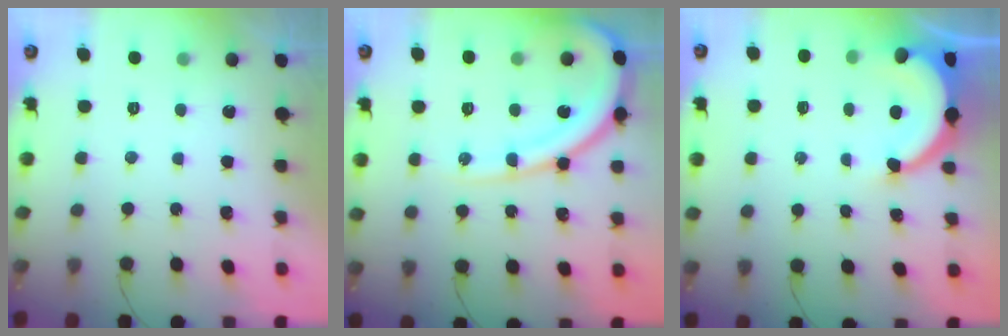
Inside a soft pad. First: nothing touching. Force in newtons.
{"total": 15.8, "press": 15.7, "slide": 1.5}
{"total": 7.8, "press": 7.8, "slide": 0.6}